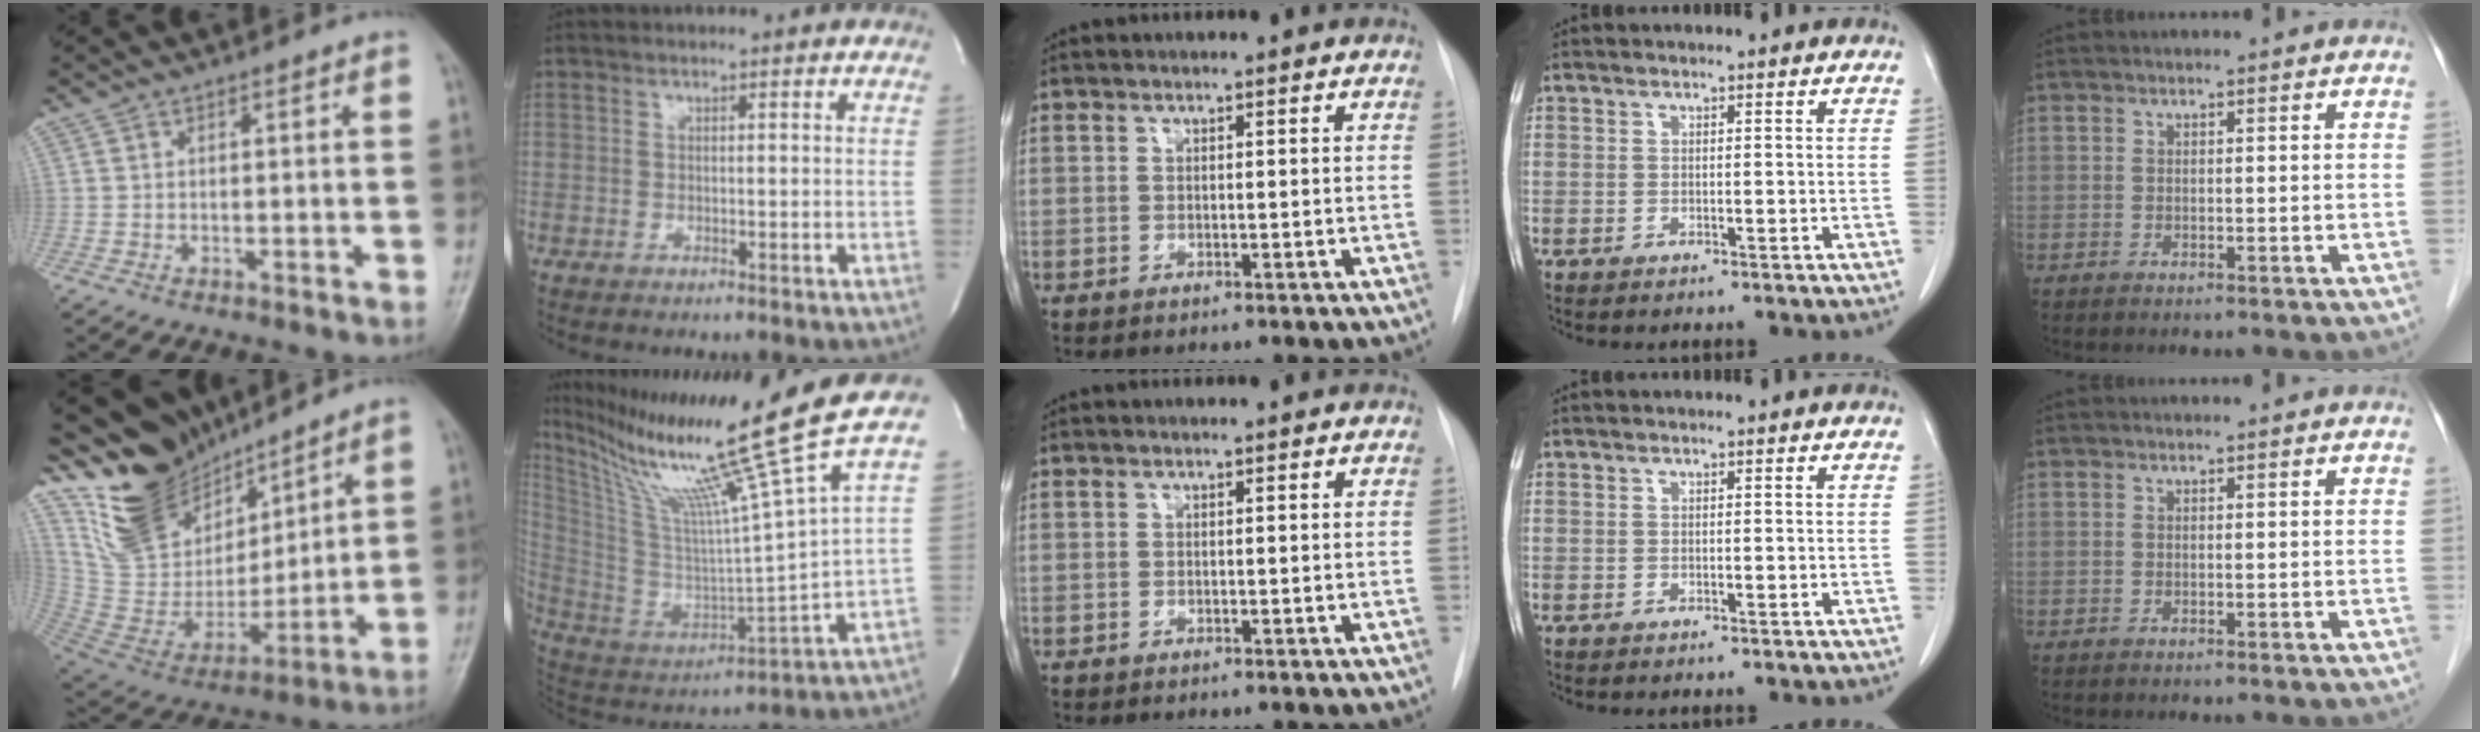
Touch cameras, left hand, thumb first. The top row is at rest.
{"thumb": {"total": 19.1, "force": [14.9, 9.7, 7.0], "torque": [-0.083, -0.080, 0.293]}, "index": {"total": 23.9, "force": [17.8, -4.2, 15.4], "torque": [-0.289, -0.057, 0.299]}}